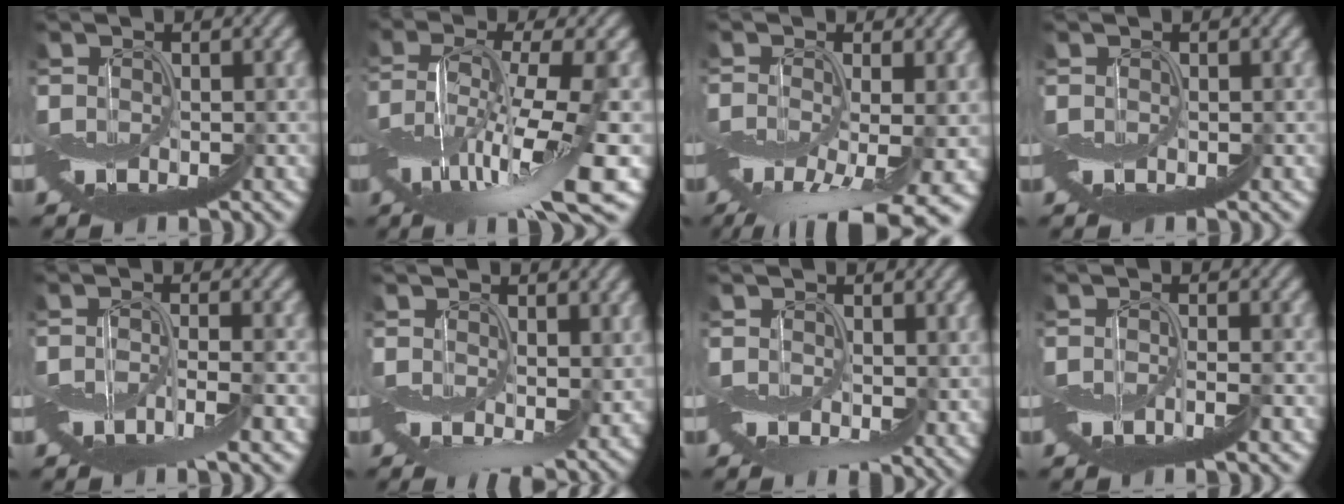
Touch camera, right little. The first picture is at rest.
{"total": 10.1, "force": [-2.2, 3.0, 9.4], "torque": [-0.179, 0.009, -0.041]}
{"total": 9.6, "force": [-4.2, 3.1, 8.1], "torque": [-0.152, -0.030, -0.045]}
{"total": 0.0}
{"total": 2.7, "force": [-1.0, 0.5, 2.5], "torque": [-0.045, -0.003, -0.021]}
{"total": 6.2, "force": [-0.6, 3.7, 4.9], "torque": [-0.065, -0.024, 0.004]}
{"total": 4.2, "force": [-0.1, 2.6, 3.3], "torque": [-0.046, -0.016, 0.007]}
{"total": 1.3, "force": [-0.5, 0.1, 1.2], "torque": [-0.024, -0.004, -0.009]}